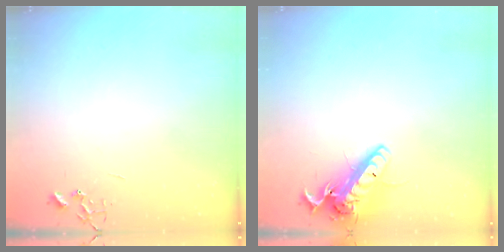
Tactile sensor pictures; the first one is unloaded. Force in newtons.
{"total": 15.1, "press": 14.8, "slide": 3.3}